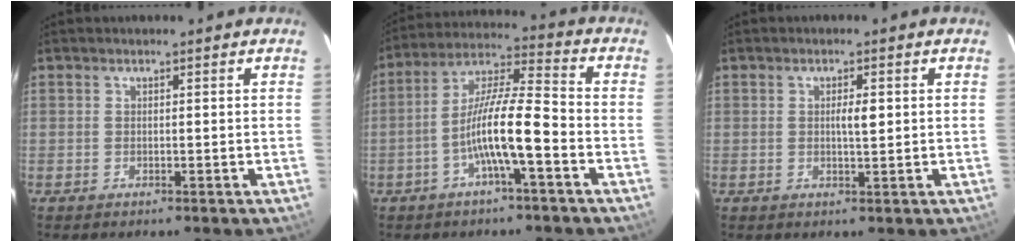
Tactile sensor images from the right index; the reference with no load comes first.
{"total": 10.9, "force": [-3.8, 0.8, 10.2], "torque": [-0.194, 0.018, -0.070]}
{"total": 2.3, "force": [0.3, 0.4, 2.2], "torque": [-0.039, 0.001, 0.005]}